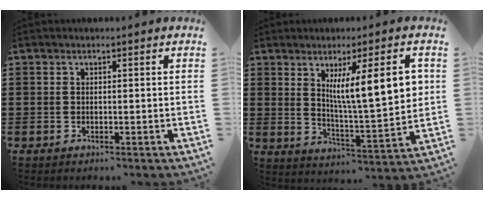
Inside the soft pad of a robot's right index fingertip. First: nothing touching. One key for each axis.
{"total": 11.3, "fx": 3.9, "fy": 1.9, "fz": 10.4, "tx": -0.176, "ty": -0.007, "tz": 0.058}